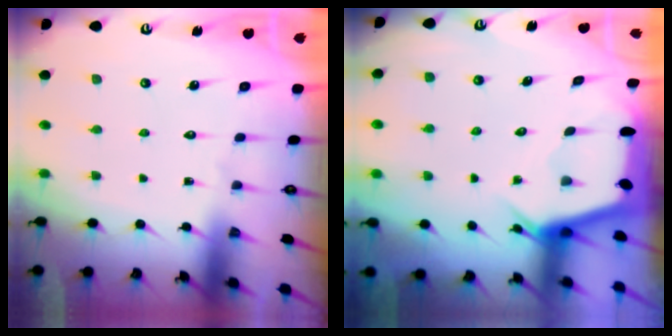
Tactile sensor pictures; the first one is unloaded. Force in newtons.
{"total": 3.8, "press": 3.8, "slide": 0.2}